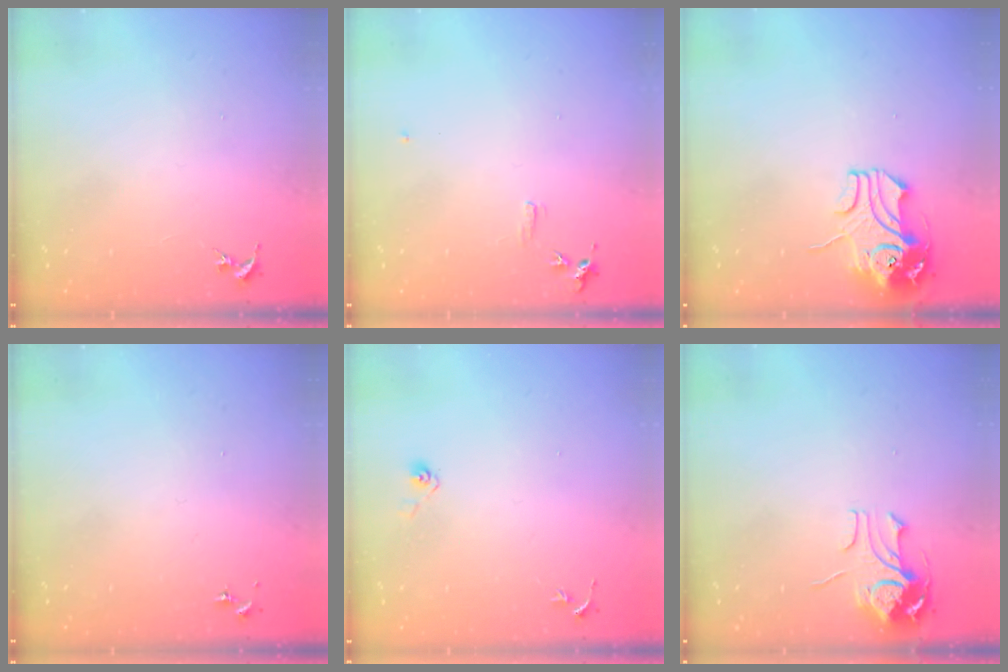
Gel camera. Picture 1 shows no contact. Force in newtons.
{"total": 5.6, "press": 5.5, "slide": 0.7}
{"total": 10.6, "press": 10.4, "slide": 1.7}
{"total": 0.0}
{"total": 3.6, "press": 2.9, "slide": 2.1}
{"total": 8.3, "press": 8.3, "slide": 0.8}